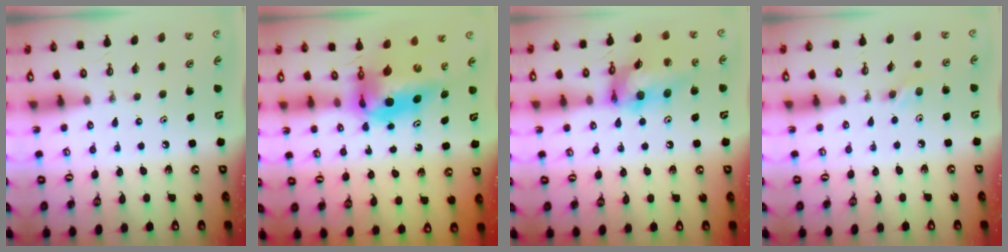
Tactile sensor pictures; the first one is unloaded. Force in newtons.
{"total": 9.3, "press": 8.3, "slide": 4.1}
{"total": 16.9, "press": 16.5, "slide": 3.9}
{"total": 5.9, "press": 5.8, "slide": 0.8}